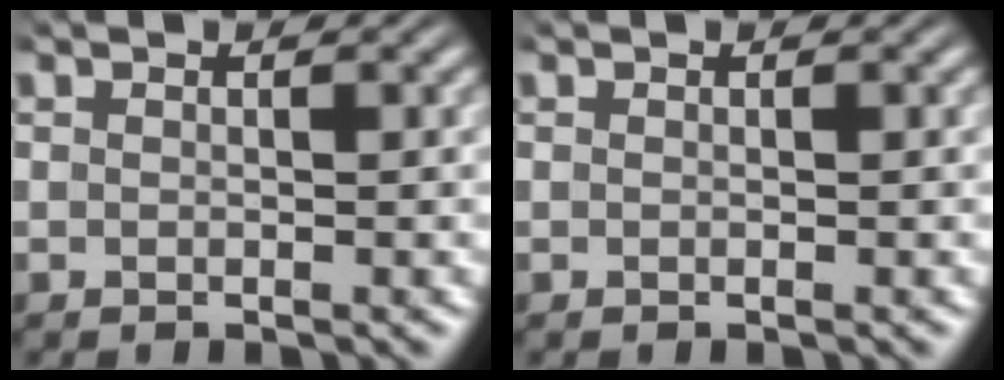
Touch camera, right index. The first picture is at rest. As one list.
[{"total": 0.0}]